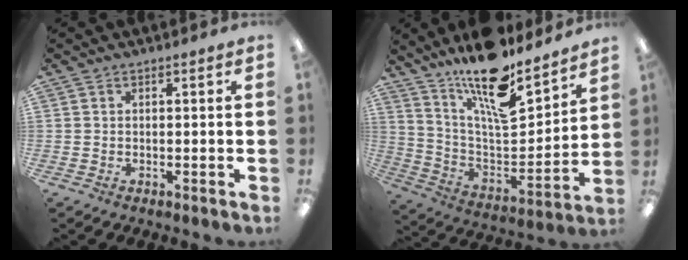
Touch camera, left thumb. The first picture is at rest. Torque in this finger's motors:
{"motor_torque": [2.57, 1.01, 1.60, -1.17, 0.42]}